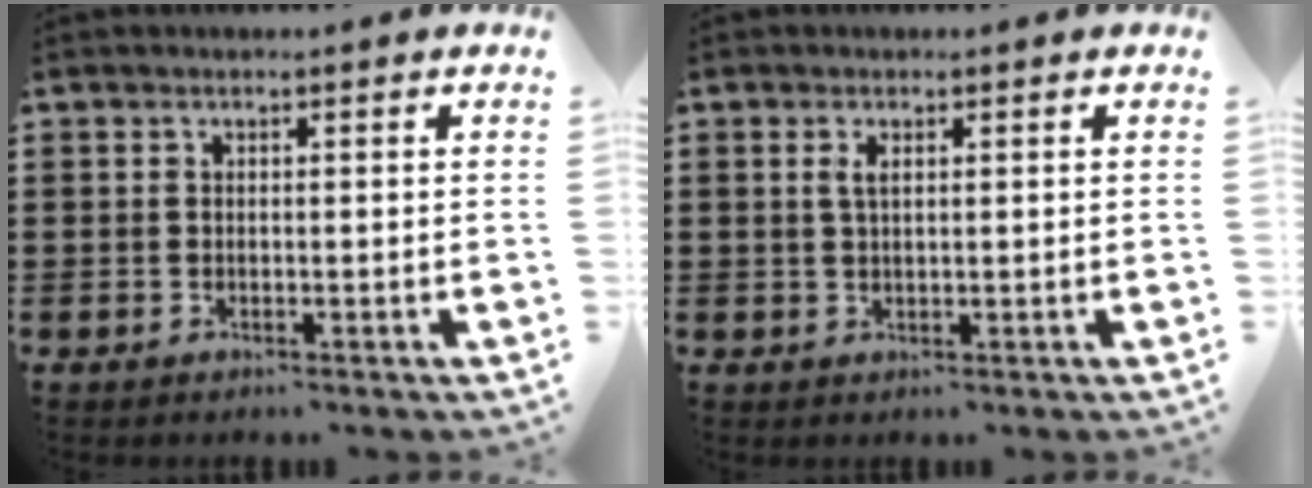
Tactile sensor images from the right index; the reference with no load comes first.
{"total": 1.9, "force": [0.6, 0.7, 1.7], "torque": [-0.035, 0.005, 0.009]}